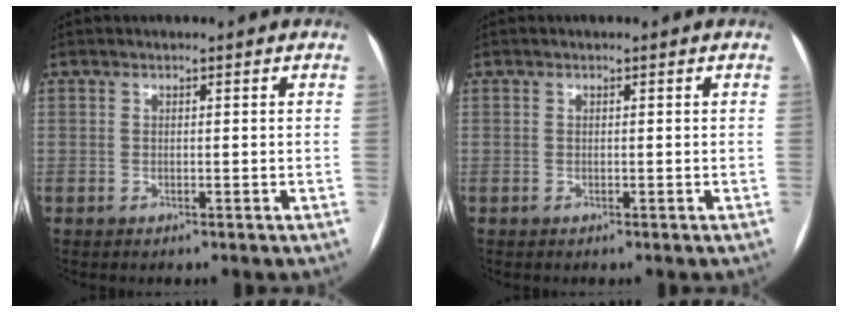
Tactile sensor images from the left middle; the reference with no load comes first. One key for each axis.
{"total": 0.0}